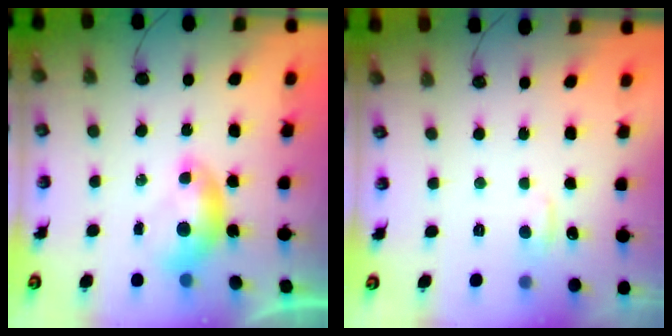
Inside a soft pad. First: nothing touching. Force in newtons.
{"total": 1.1, "press": 0.8, "slide": 0.7}